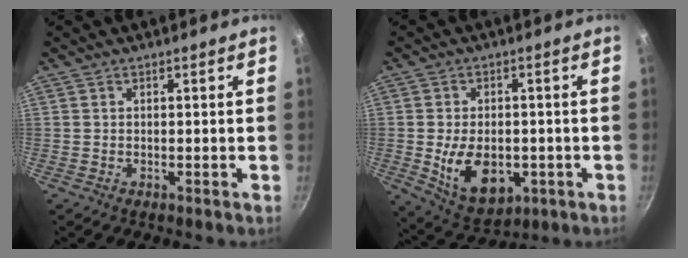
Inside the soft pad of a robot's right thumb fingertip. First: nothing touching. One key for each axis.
{"total": 12.3, "fx": -2.4, "fy": 7.9, "fz": 9.1, "tx": -0.130, "ty": -0.006, "tz": -0.019}